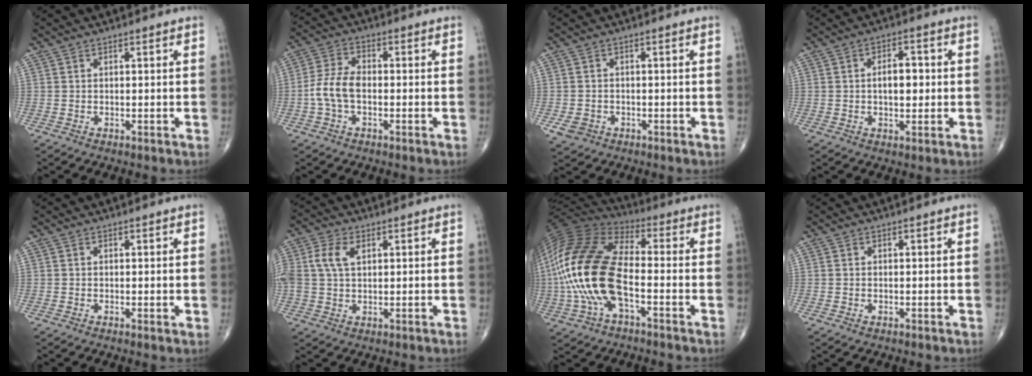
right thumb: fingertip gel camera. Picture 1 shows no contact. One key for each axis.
{"total": 6.7, "fx": -1.4, "fy": 3.8, "fz": 5.4, "tx": -0.117, "ty": 0.021, "tz": -0.033}
{"total": 3.3, "fx": -1.3, "fy": 2.7, "fz": 1.3, "tx": -0.023, "ty": 0.003, "tz": -0.017}
{"total": 5.9, "fx": 0.2, "fy": 3.2, "fz": 4.9, "tx": -0.065, "ty": 0.009, "tz": -0.001}
{"total": 0.6, "fx": 0.1, "fy": 0.1, "fz": 0.6, "tx": -0.013, "ty": -0.004, "tz": -0.001}
{"total": 6.8, "fx": 1.9, "fy": 4.1, "fz": 5.1, "tx": -0.121, "ty": 0.010, "tz": 0.037}
{"total": 21.5, "fx": -3.7, "fy": 10.1, "fz": 18.6, "tx": -0.408, "ty": 0.021, "tz": -0.076}
{"total": 0.0}